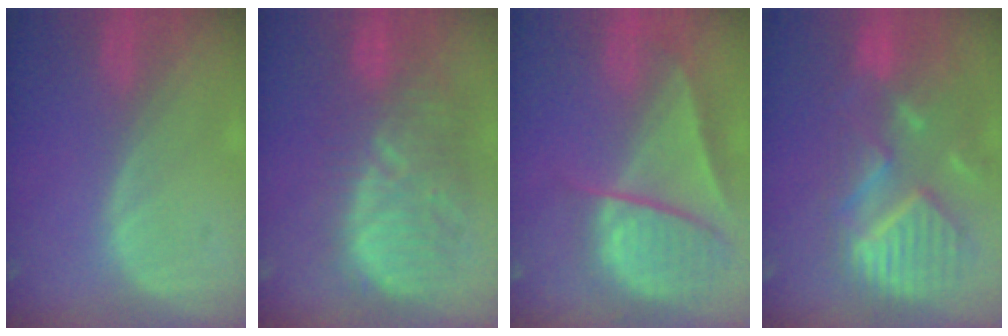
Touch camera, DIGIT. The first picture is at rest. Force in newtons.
{"total": 11.4, "press": 11.0, "slide": 3.3}
{"total": 9.4, "press": 8.1, "slide": 4.7}
{"total": 11.9, "press": 10.4, "slide": 5.7}